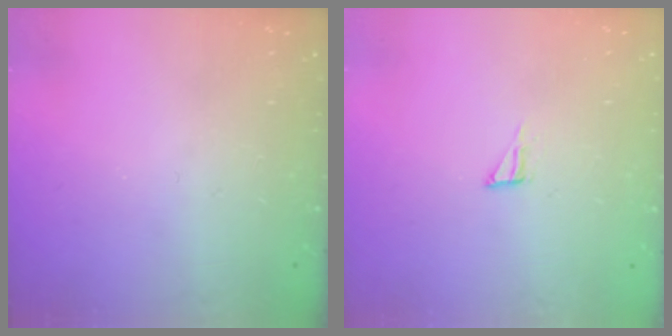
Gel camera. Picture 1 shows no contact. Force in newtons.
{"total": 3.4, "press": 3.4, "slide": 0.3}